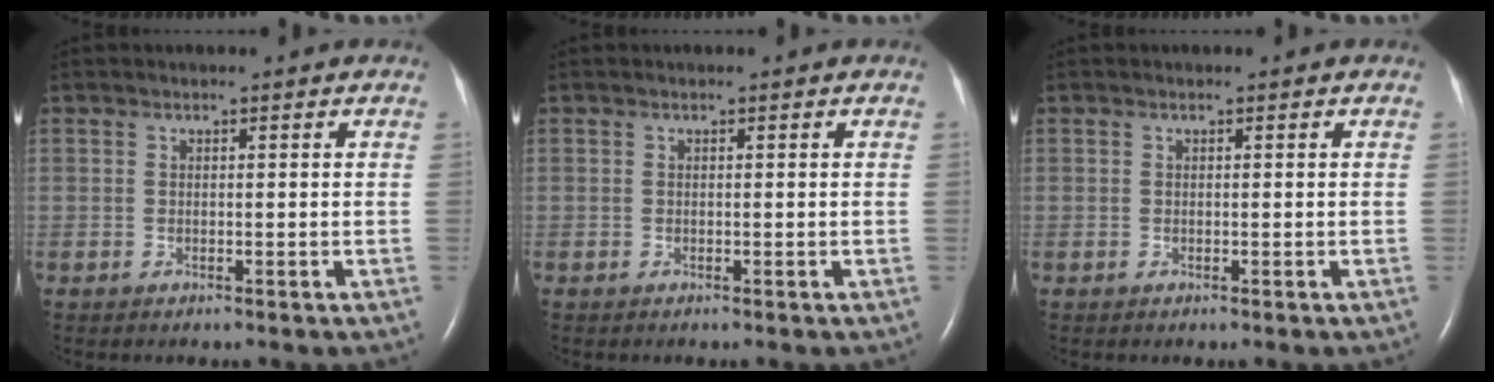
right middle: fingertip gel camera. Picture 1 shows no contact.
{"total": 0.0}
{"total": 0.0}